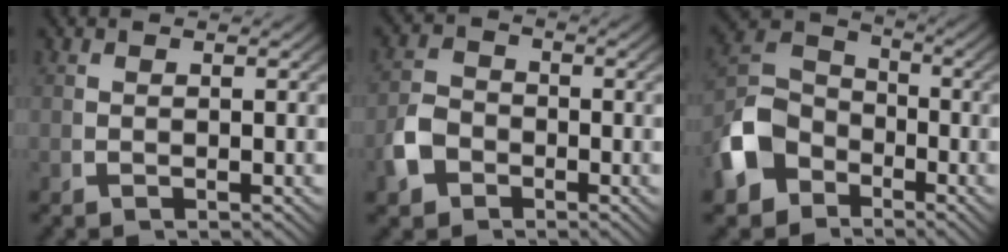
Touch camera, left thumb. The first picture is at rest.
{"total": 3.8, "force": [-1.6, 3.0, 1.6], "torque": [-0.046, -0.013, -0.025]}
{"total": 7.5, "force": [-2.1, 5.8, 4.2], "torque": [-0.092, -0.020, -0.029]}